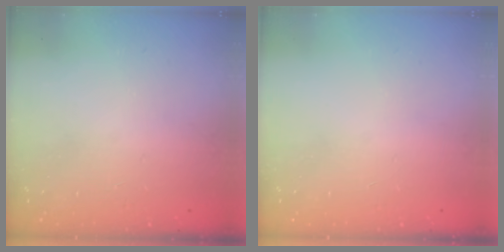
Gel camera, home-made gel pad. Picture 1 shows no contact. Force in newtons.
{"total": 0.0}